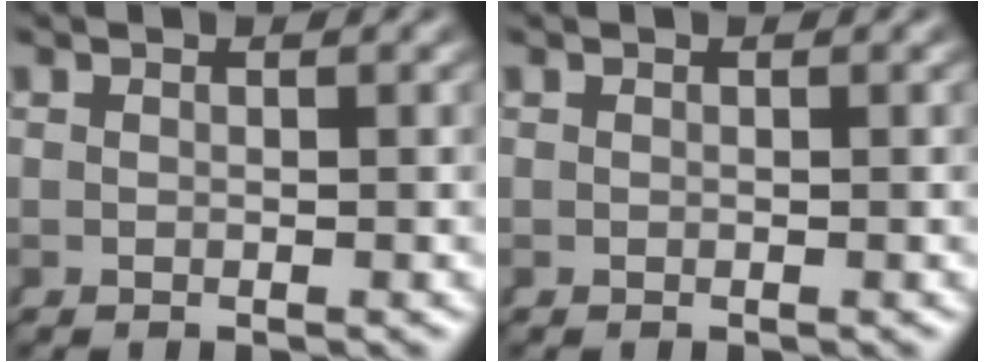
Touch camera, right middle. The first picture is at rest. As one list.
[{"total": 0.0}]